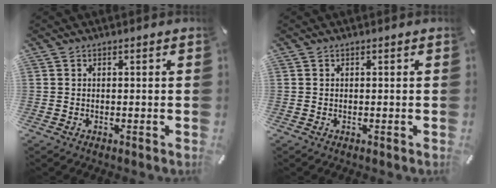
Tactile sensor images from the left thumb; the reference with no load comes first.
{"total": 0.0}